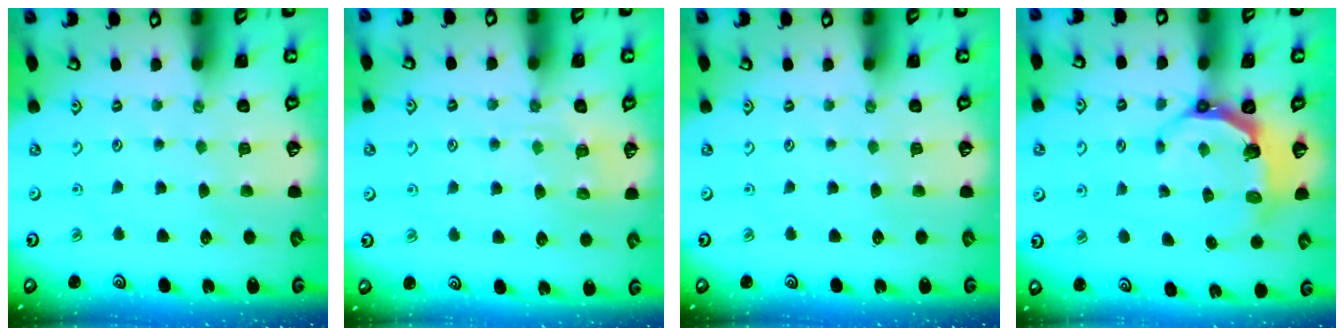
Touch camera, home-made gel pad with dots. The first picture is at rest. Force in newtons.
{"total": 6.1, "press": 6.0, "slide": 0.9}
{"total": 0.0}
{"total": 5.2, "press": 3.8, "slide": 3.5}